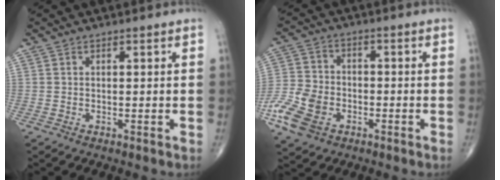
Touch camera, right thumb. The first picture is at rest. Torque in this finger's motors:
{"motor_torque": [2.76, 2.25, 0.57, -0.88, 0.11]}